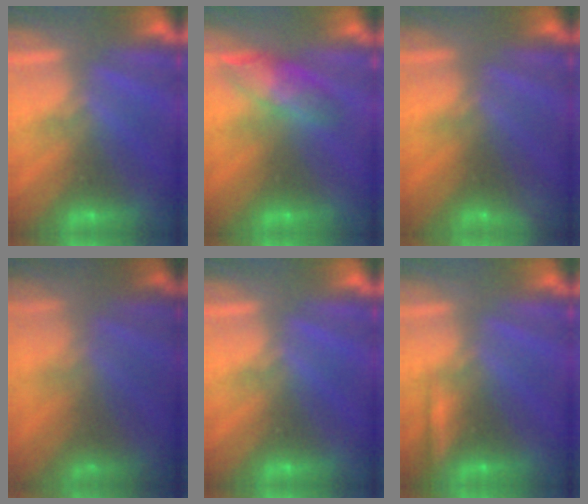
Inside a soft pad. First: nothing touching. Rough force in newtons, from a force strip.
{"total": 4.6}
{"total": 2.4}
{"total": 7.5}
{"total": 0.0}
{"total": 2.2}